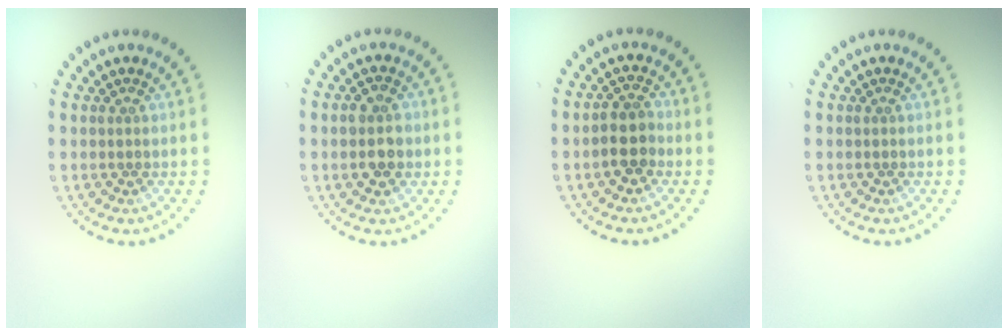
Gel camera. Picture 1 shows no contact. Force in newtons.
{"total": 2.7, "press": 2.7, "slide": 0.3}
{"total": 2.8, "press": 2.6, "slide": 1.1}
{"total": 0.0}